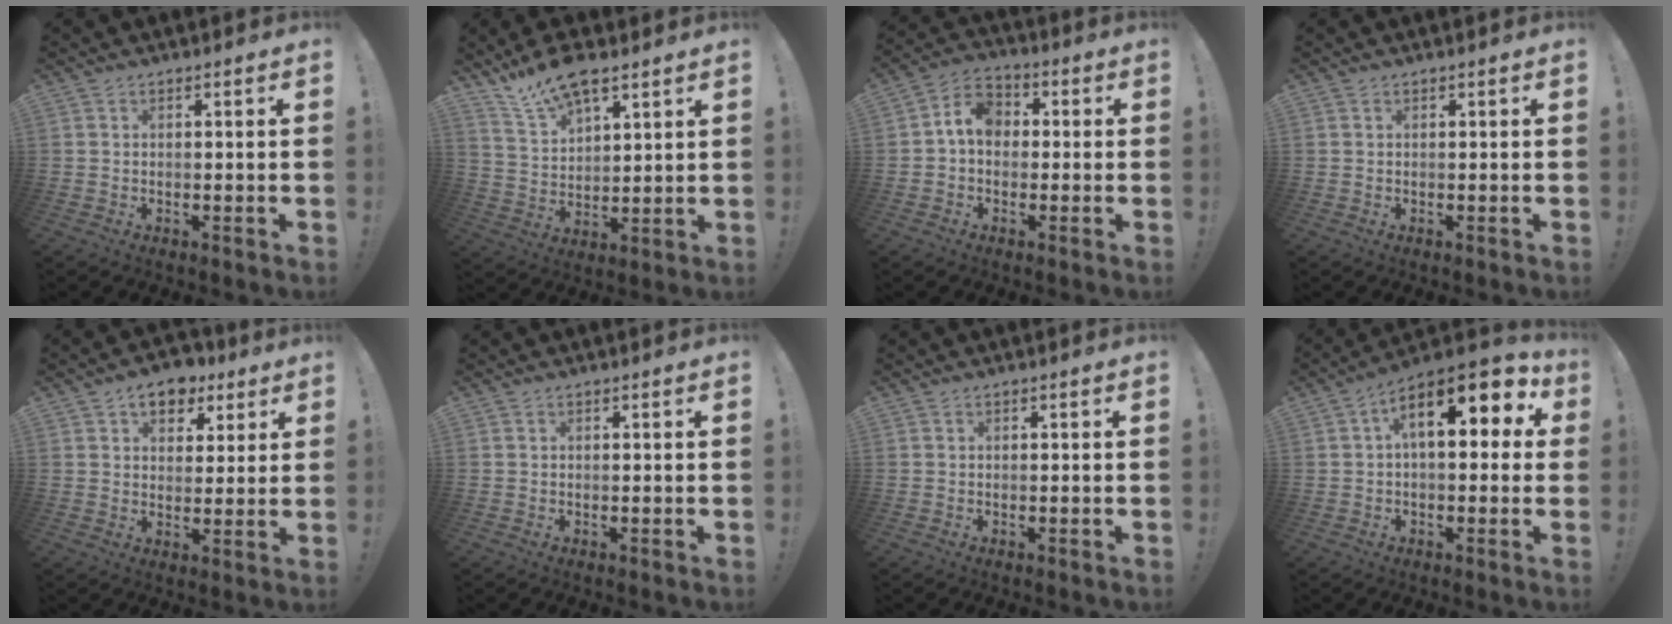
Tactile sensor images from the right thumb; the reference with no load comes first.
{"total": 12.2, "force": [9.3, 4.6, 6.3], "torque": [-0.122, -0.050, 0.171]}
{"total": 7.5, "force": [0.0, 5.7, 4.8], "torque": [-0.092, 0.018, 0.006]}
{"total": 0.0}
{"total": 8.8, "force": [5.0, 6.1, 4.0], "torque": [-0.059, -0.018, 0.094]}
{"total": 0.0}
{"total": 0.0}
{"total": 14.4, "force": [4.8, 6.7, 11.9], "torque": [-0.169, -0.021, 0.076]}